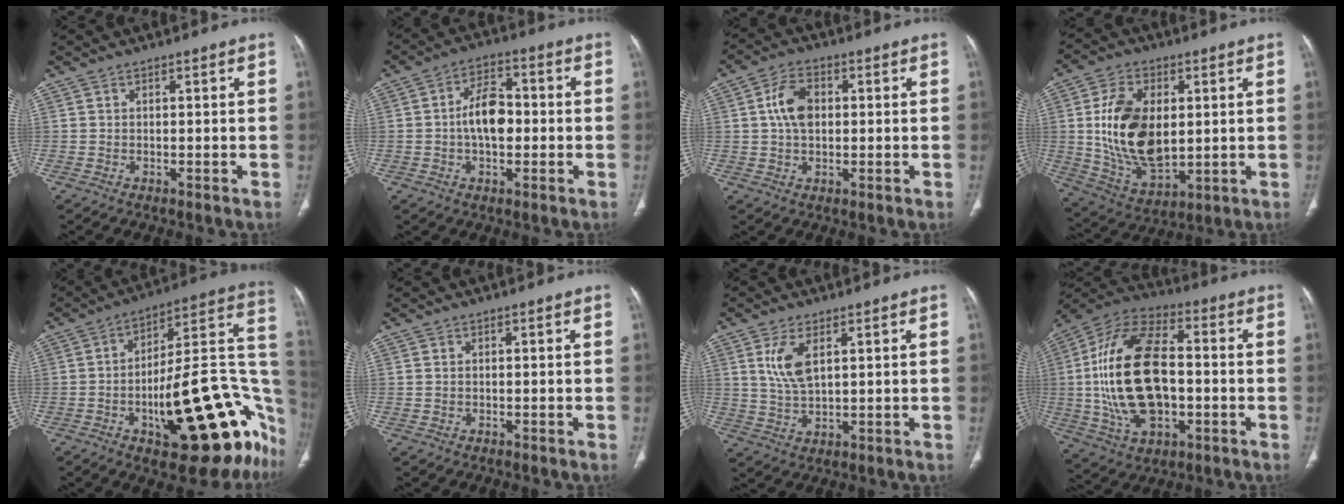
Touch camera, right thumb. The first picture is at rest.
{"total": 8.9, "force": [-0.4, 5.3, 7.1], "torque": [-0.106, 0.022, -0.016]}
{"total": 6.8, "force": [0.9, 4.4, 5.1], "torque": [-0.090, 0.009, 0.013]}
{"total": 17.3, "force": [1.8, 10.4, 13.7], "torque": [-0.230, -0.015, 0.045]}
{"total": 33.1, "force": [-9.4, 12.0, 29.4], "torque": [-0.304, 0.045, -0.123]}
{"total": 0.5, "force": [0.0, 0.4, 0.3], "torque": [-0.010, 0.003, 0.002]}
{"total": 6.3, "force": [2.4, 2.7, 5.2], "torque": [-0.112, -0.011, 0.056]}
{"total": 23.3, "force": [-1.1, 13.0, 19.2], "torque": [-0.369, 0.018, -0.014]}